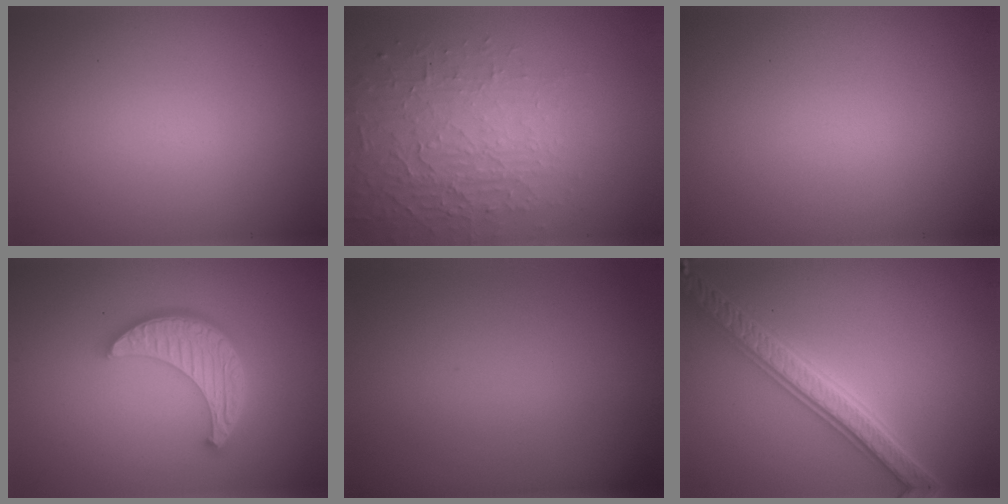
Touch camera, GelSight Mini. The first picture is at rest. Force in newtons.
{"total": 3.7, "press": 3.4, "slide": 1.5}
{"total": 0.0}
{"total": 5.6, "press": 4.3, "slide": 3.7}
{"total": 0.0}
{"total": 5.5, "press": 5.4, "slide": 1.1}